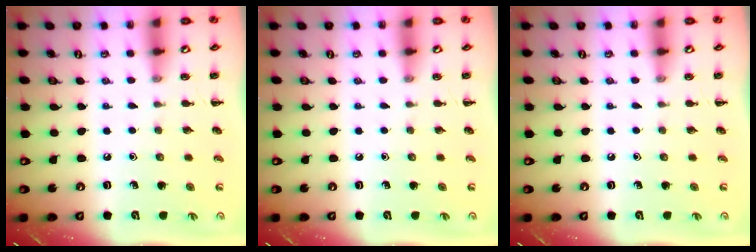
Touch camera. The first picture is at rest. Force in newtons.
{"total": 0.0}
{"total": 0.0}